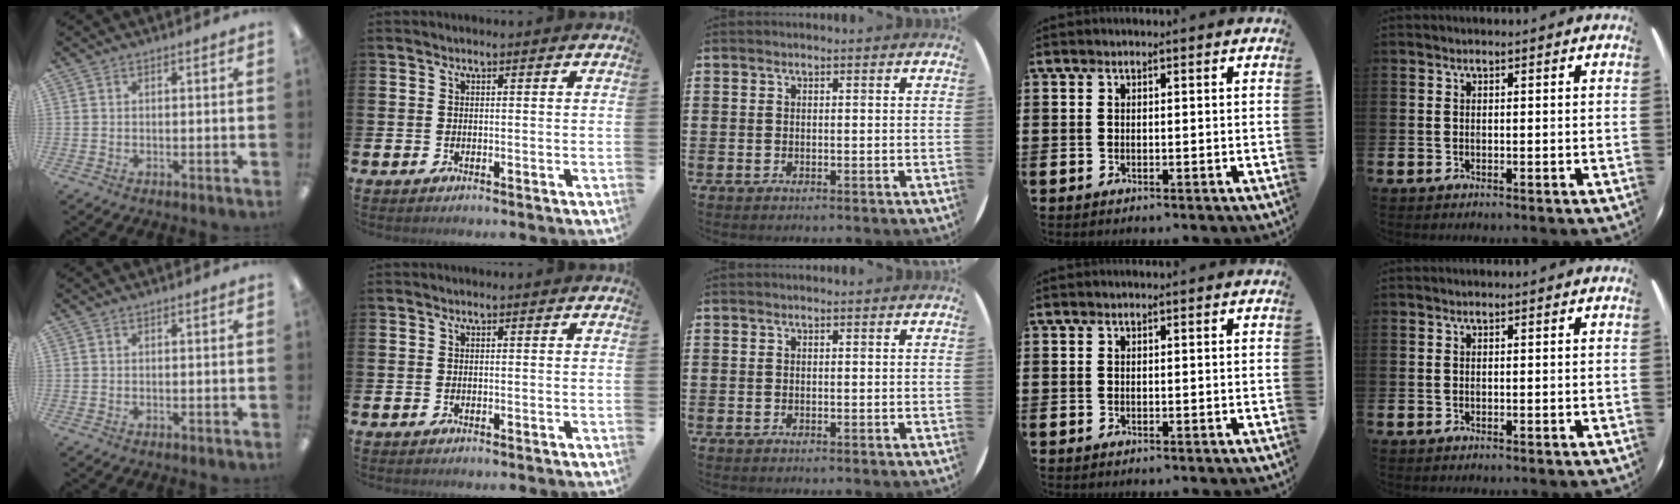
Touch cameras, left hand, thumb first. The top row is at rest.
{}